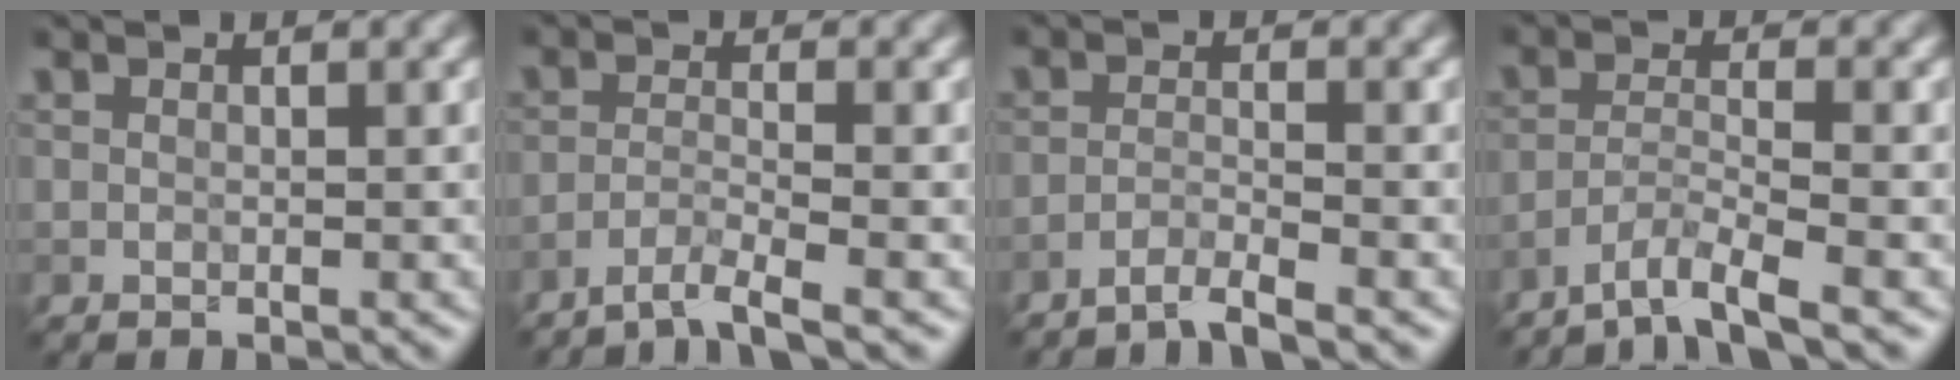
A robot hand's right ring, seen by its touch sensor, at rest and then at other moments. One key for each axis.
{"total": 2.6, "fx": -2.1, "fy": 0.1, "fz": 1.6, "tx": -0.027, "ty": 0.001, "tz": -0.053}
{"total": 2.0, "fx": -1.8, "fy": 0.1, "fz": 1.0, "tx": -0.015, "ty": 0.003, "tz": -0.046}
{"total": 3.9, "fx": -3.1, "fy": 0.3, "fz": 2.4, "tx": -0.041, "ty": 0.002, "tz": -0.069}